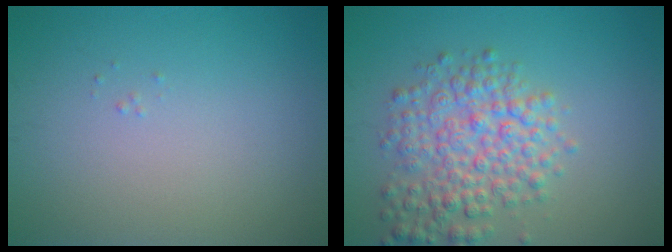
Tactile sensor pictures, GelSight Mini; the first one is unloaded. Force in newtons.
{"total": 5.4, "press": 5.4, "slide": 0.2}